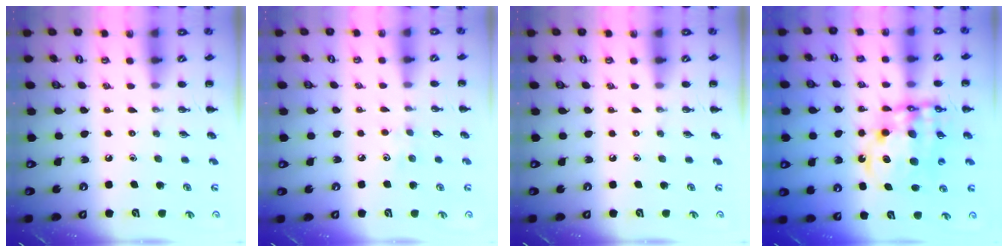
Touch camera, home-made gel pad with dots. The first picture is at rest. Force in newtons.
{"total": 2.9, "press": 2.9, "slide": 0.6}
{"total": 0.0}
{"total": 14.6, "press": 14.2, "slide": 3.6}